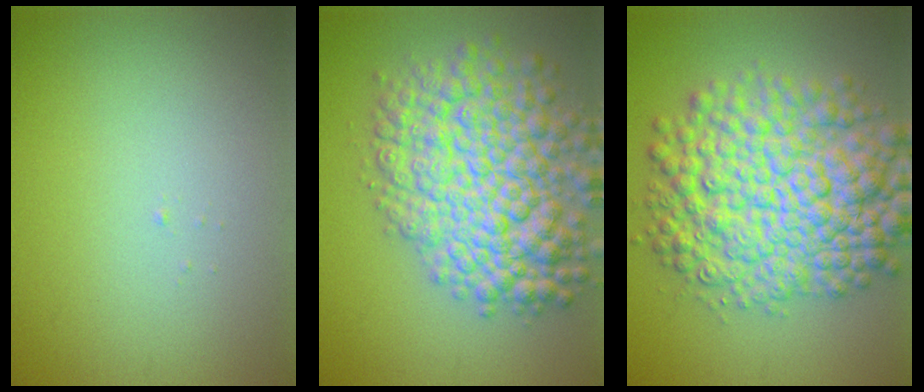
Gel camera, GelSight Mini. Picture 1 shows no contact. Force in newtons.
{"total": 9.8, "press": 9.8, "slide": 0.4}
{"total": 11.0, "press": 11.0, "slide": 0.2}